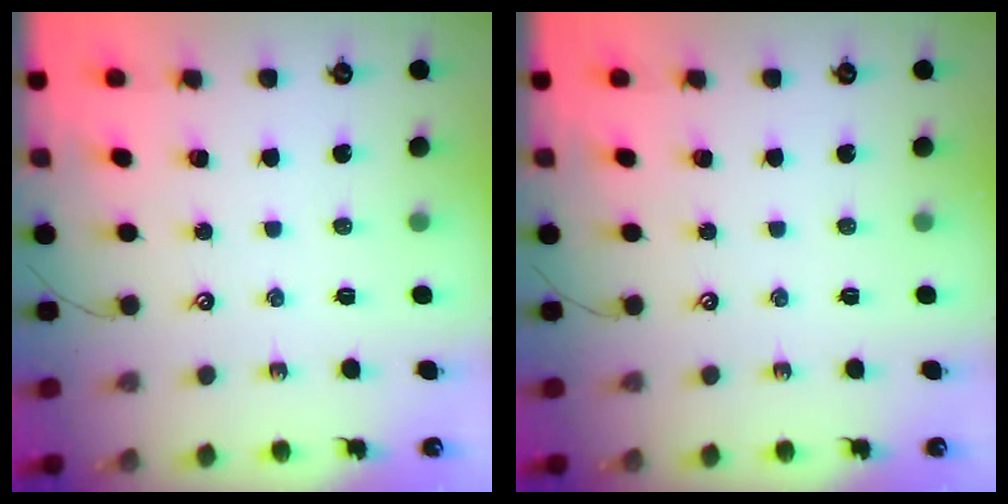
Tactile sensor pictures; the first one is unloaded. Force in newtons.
{"total": 0.0}